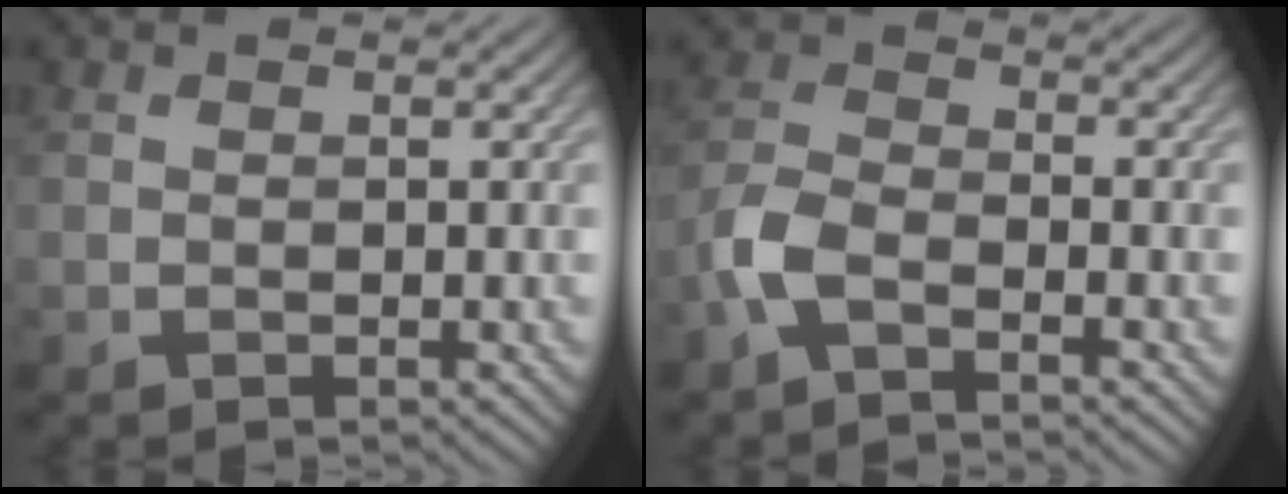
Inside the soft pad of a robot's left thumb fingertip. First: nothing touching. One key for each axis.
{"total": 4.8, "fx": -2.9, "fy": 2.0, "fz": 3.2, "tx": -0.078, "ty": -0.002, "tz": -0.076}